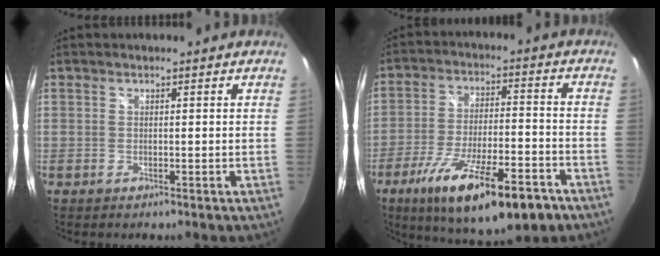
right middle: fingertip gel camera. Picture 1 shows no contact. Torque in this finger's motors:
{"motor_torque": [2.14, 0.00, 0.42, 0.21]}